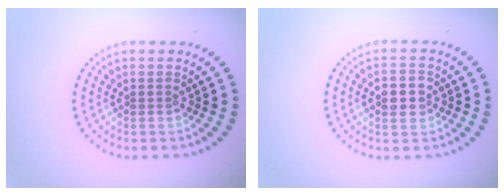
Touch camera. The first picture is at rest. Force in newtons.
{"total": 3.0, "press": 3.0, "slide": 0.1}